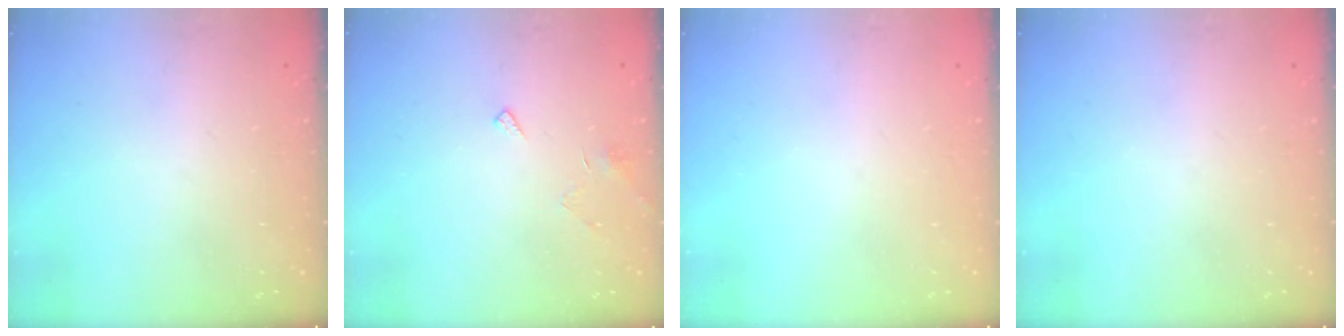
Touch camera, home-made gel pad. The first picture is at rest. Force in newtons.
{"total": 4.2, "press": 4.2, "slide": 0.3}
{"total": 0.0}
{"total": 0.0}